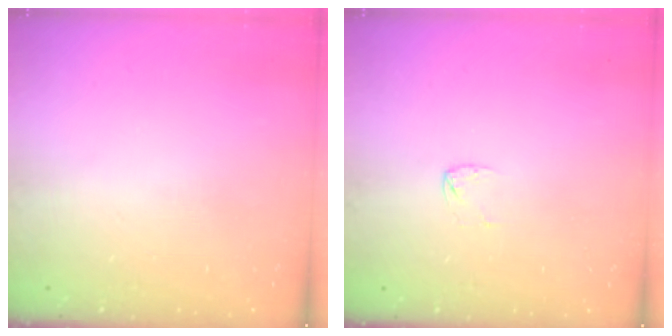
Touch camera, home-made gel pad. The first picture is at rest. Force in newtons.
{"total": 2.8, "press": 2.8, "slide": 0.2}